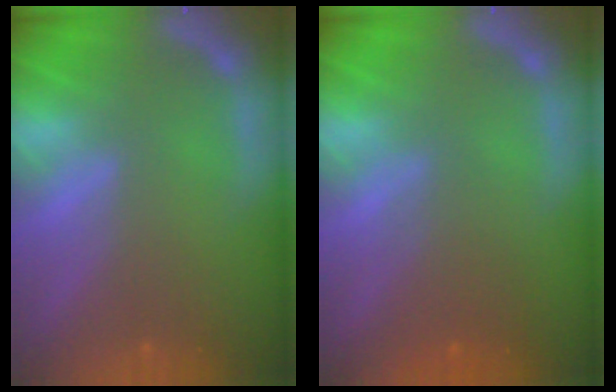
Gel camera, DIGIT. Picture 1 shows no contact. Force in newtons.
{"total": 3.1}